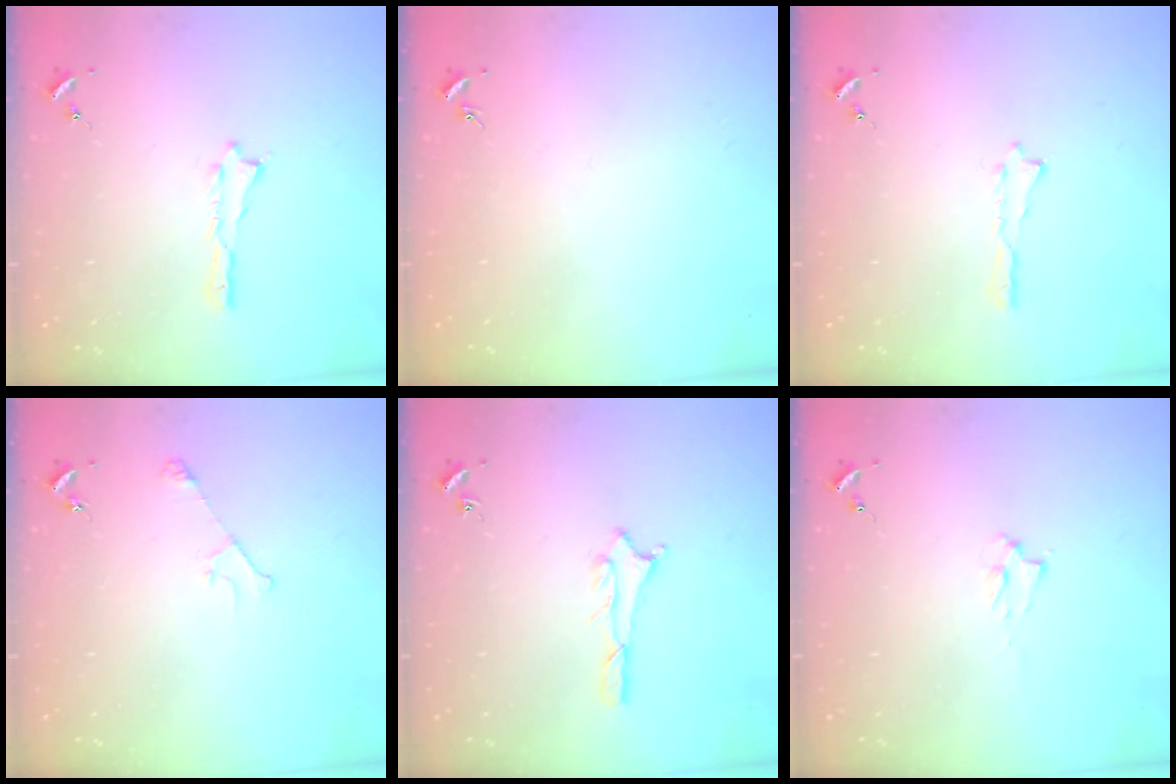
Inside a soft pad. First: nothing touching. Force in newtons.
{"total": 0.0}
{"total": 0.0}
{"total": 3.2, "press": 3.2, "slide": 0.3}
{"total": 1.1, "press": 1.1, "slide": 0.1}
{"total": 1.4, "press": 1.3, "slide": 0.3}